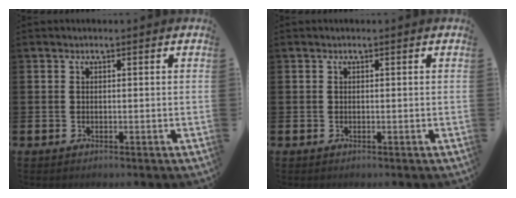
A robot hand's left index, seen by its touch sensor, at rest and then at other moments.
{"total": 0.0}